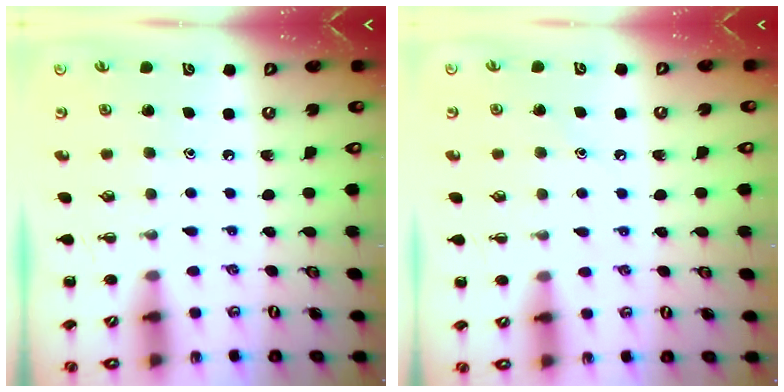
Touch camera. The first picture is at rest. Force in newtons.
{"total": 6.1, "press": 5.8, "slide": 2.0}